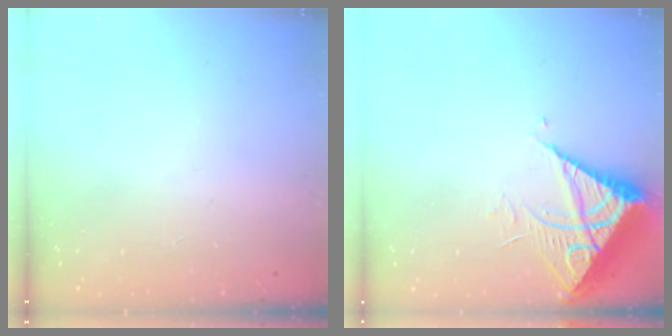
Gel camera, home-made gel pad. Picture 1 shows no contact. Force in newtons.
{"total": 7.8, "press": 7.8, "slide": 0.8}